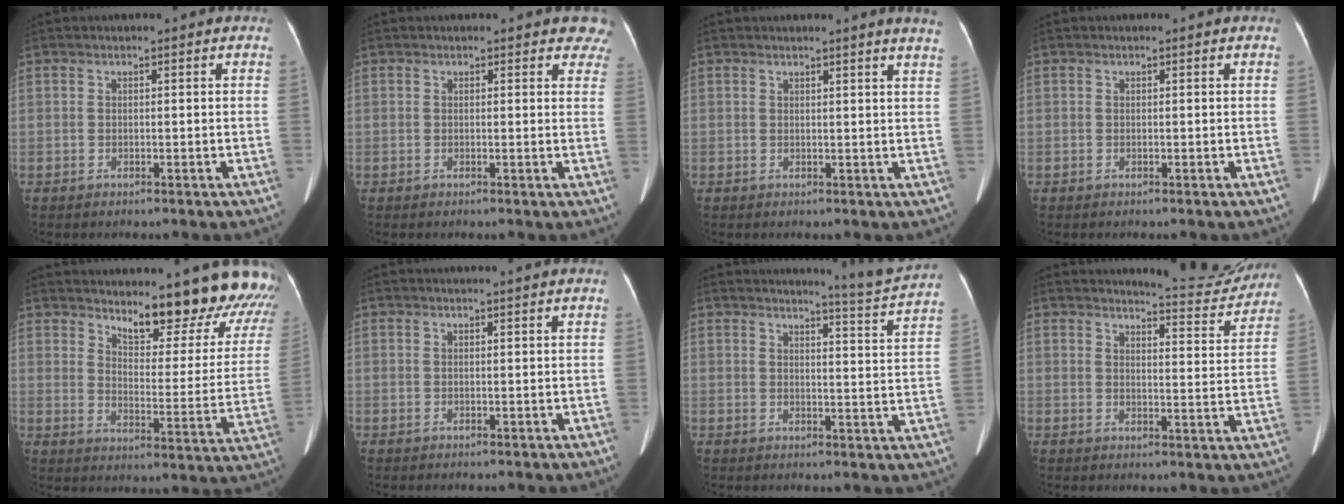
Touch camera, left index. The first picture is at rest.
{"total": 7.3, "force": [6.6, 2.3, 2.1], "torque": [0.013, -0.021, 0.046]}
{"total": 4.9, "force": [4.2, -1.0, 2.2], "torque": [-0.021, -0.031, 0.023]}
{"total": 0.0}
{"total": 18.5, "force": [16.9, 3.7, 6.8], "torque": [-0.061, -0.096, 0.195]}
{"total": 2.2, "force": [1.9, -0.5, 1.0], "torque": [-0.010, -0.009, 0.018]}
{"total": 7.1, "force": [6.8, -1.9, 0.9], "torque": [-0.030, -0.065, 0.079]}
{"total": 9.0, "force": [8.8, 1.0, 1.2], "torque": [-0.006, -0.045, 0.096]}